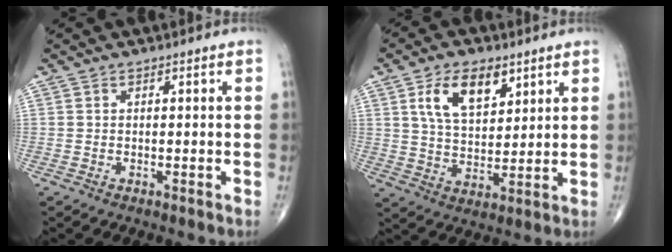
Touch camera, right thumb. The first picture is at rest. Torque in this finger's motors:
{"motor_torque": [-0.10, 0.18, 0.61, 0.47, 0.06]}